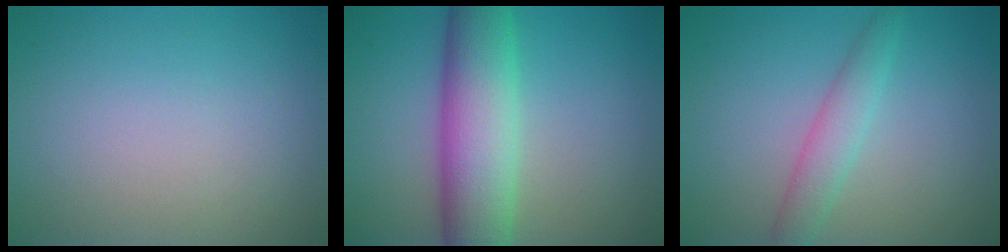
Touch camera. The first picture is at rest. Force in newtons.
{"total": 8.5, "press": 8.5, "slide": 0.2}
{"total": 2.6, "press": 2.6, "slide": 0.1}